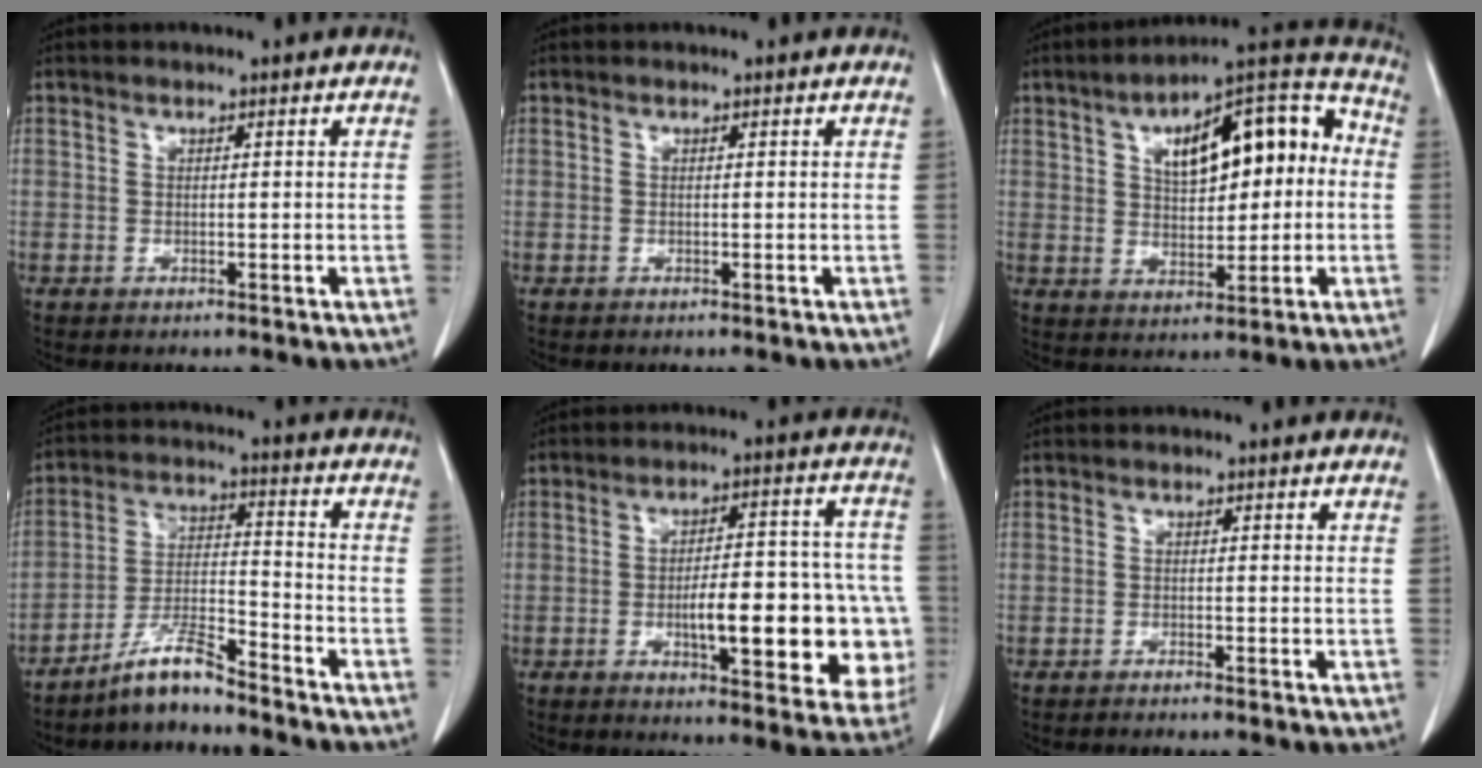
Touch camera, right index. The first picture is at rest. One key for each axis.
{"total": 0.0}
{"total": 17.1, "fx": 2.9, "fy": 6.8, "fz": 15.4, "tx": -0.228, "ty": 0.045, "tz": 0.046}
{"total": 7.6, "fx": -6.5, "fy": 0.9, "fz": 3.8, "tx": -0.079, "ty": 0.002, "tz": -0.124}
{"total": 18.1, "fx": -4.2, "fy": 5.2, "fz": 16.9, "tx": -0.156, "ty": 0.035, "tz": -0.037}
{"total": 2.2, "fx": -1.9, "fy": -0.2, "fz": 1.0, "tx": -0.013, "ty": 0.001, "tz": -0.023}